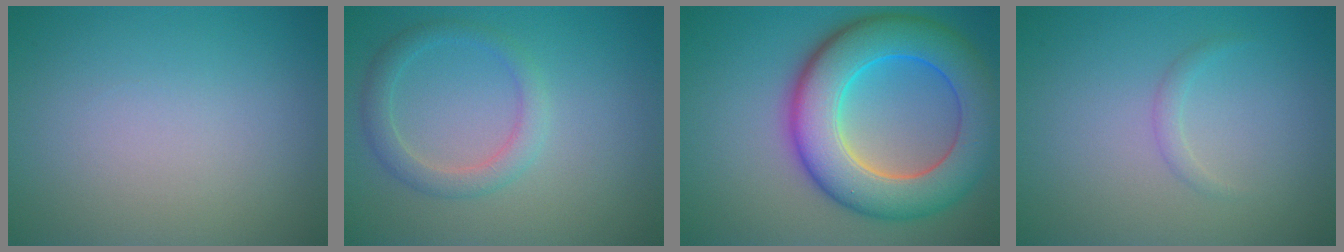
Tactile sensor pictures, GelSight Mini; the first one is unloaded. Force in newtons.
{"total": 2.4, "press": 2.4, "slide": 0.2}
{"total": 10.4, "press": 10.4, "slide": 0.3}
{"total": 0.8, "press": 0.8, "slide": 0.0}